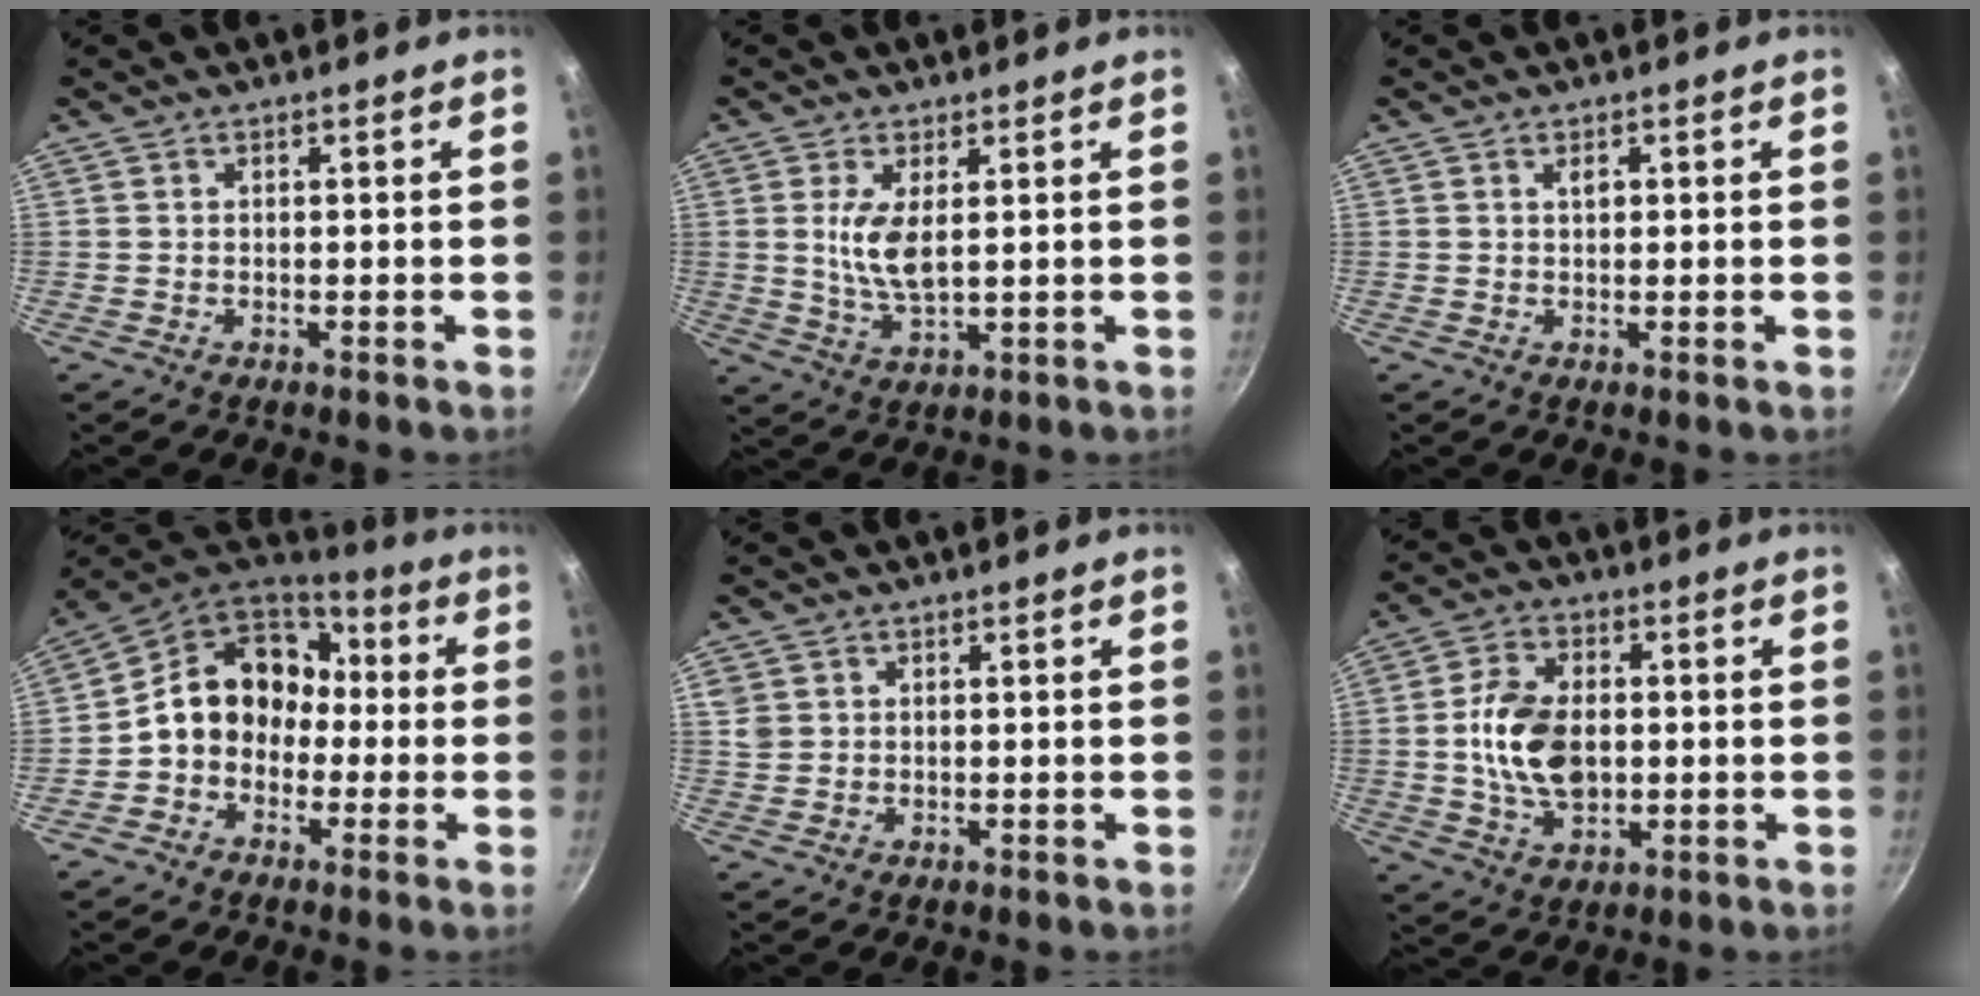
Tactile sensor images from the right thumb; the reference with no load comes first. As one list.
[{"total": 6.8, "force": [1.4, 2.7, 6.0], "torque": [-0.115, -0.014, 0.033]}, {"total": 1.3, "force": [0.4, 0.7, 1.0], "torque": [-0.010, 0.000, 0.005]}, {"total": 13.5, "force": [-0.4, 11.3, 7.4], "torque": [-0.081, 0.050, -0.027]}, {"total": 2.6, "force": [0.8, 2.3, 0.9], "torque": [-0.013, 0.003, 0.016]}, {"total": 11.8, "force": [0.0, 7.7, 9.0], "torque": [-0.148, 0.006, -0.001]}]